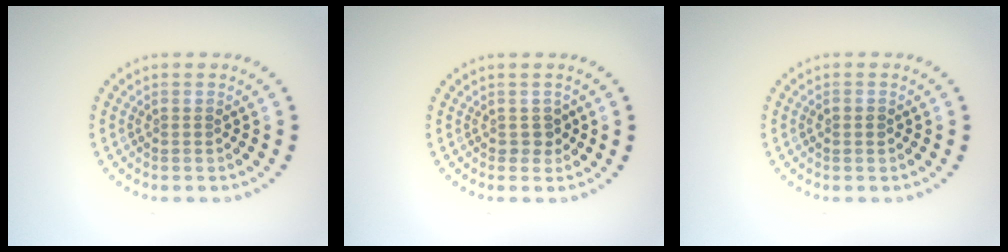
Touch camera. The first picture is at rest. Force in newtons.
{"total": 1.1, "press": 1.0, "slide": 0.5}
{"total": 1.1, "press": 1.1, "slide": 0.1}